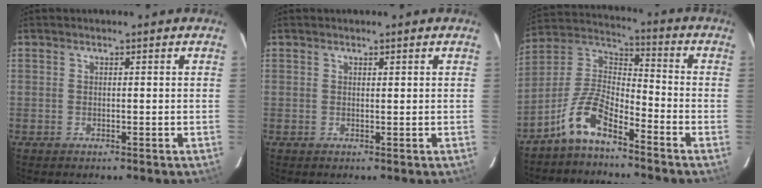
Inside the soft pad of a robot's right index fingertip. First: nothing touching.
{"total": 0.0}
{"total": 8.7, "force": [-6.4, 2.3, 5.5], "torque": [-0.125, 0.022, -0.129]}